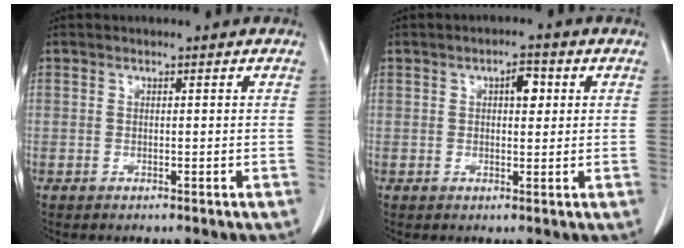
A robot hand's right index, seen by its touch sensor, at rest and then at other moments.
{"total": 3.1, "force": [0.9, 1.4, 2.6], "torque": [-0.040, 0.007, 0.012]}